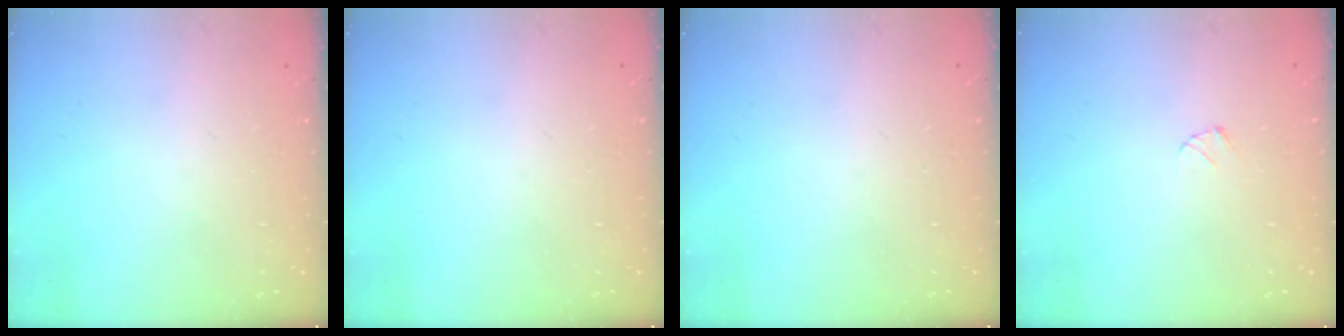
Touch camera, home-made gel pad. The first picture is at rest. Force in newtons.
{"total": 0.0}
{"total": 0.0}
{"total": 2.7, "press": 2.7, "slide": 0.3}